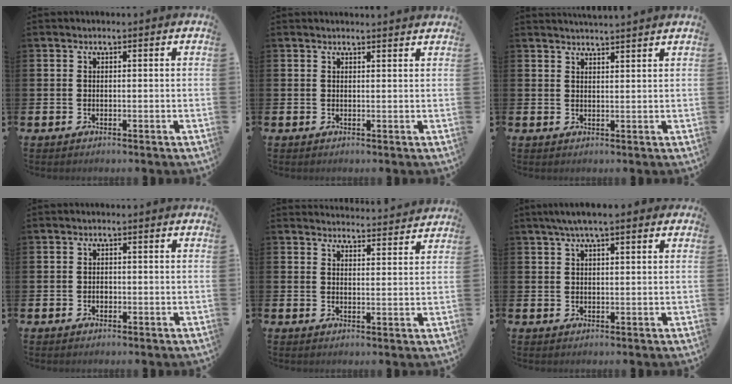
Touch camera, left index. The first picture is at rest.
{"total": 1.0, "force": [1.0, -0.1, 0.1], "torque": [0.013, -0.009, 0.015]}
{"total": 2.5, "force": [2.5, -0.4, 0.0], "torque": [0.001, -0.014, 0.045]}
{"total": 0.8, "force": [-0.2, 0.7, 0.4], "torque": [-0.004, 0.002, -0.006]}
{"total": 4.0, "force": [4.0, 0.1, -0.1], "torque": [0.006, -0.033, 0.069]}
{"total": 3.9, "force": [2.7, 0.7, 2.6], "torque": [-0.046, 0.001, 0.046]}